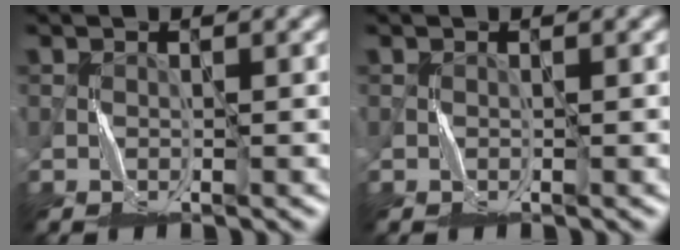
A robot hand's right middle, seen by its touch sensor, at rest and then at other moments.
{"total": 0.0}